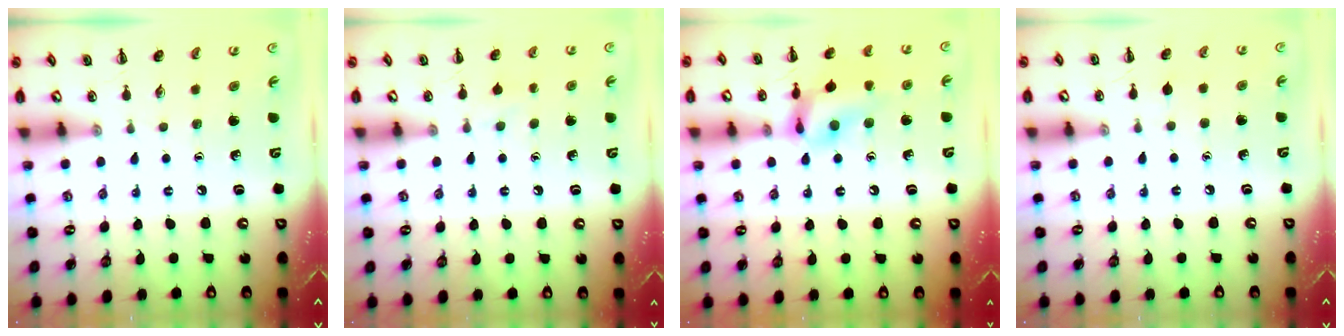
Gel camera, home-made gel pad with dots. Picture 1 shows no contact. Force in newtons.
{"total": 6.4, "press": 6.1, "slide": 1.7}
{"total": 14.0, "press": 13.9, "slide": 1.5}
{"total": 2.7, "press": 2.5, "slide": 1.0}